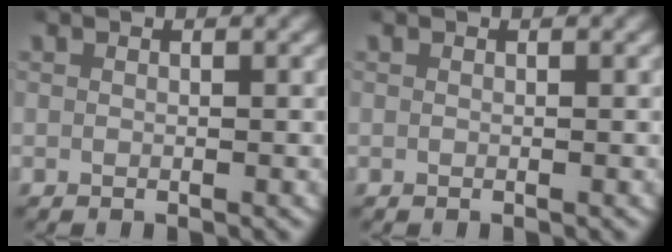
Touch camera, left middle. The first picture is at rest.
{"total": 0.0}